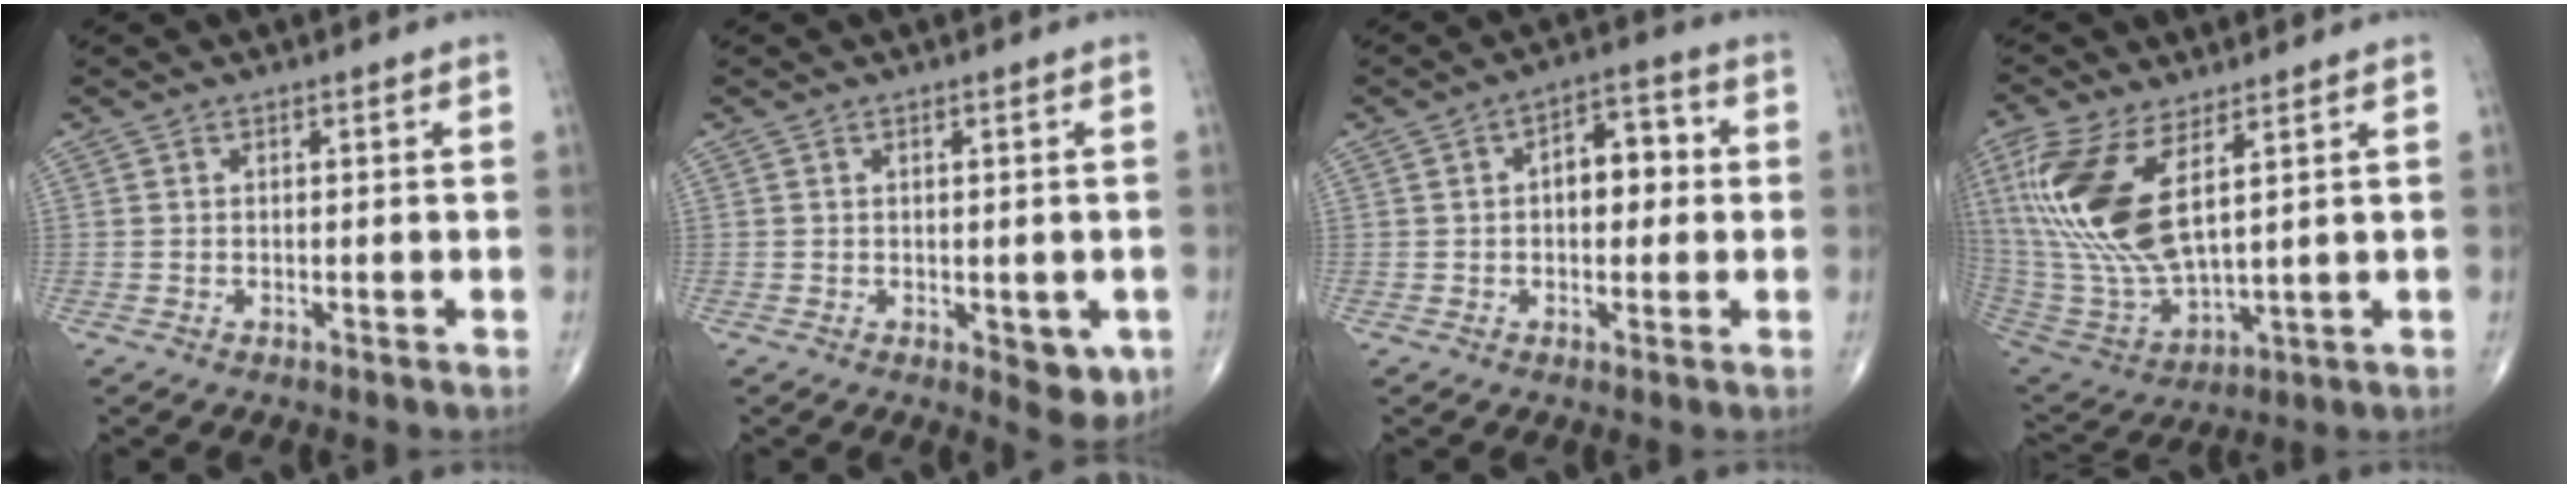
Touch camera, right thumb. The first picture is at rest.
{"total": 4.9, "force": [-1.3, 2.5, 4.0], "torque": [-0.028, -0.007, -0.010]}
{"total": 7.5, "force": [0.6, 4.5, 6.0], "torque": [-0.060, 0.022, 0.000]}
{"total": 19.2, "force": [6.5, 7.8, 16.3], "torque": [-0.366, -0.033, 0.138]}